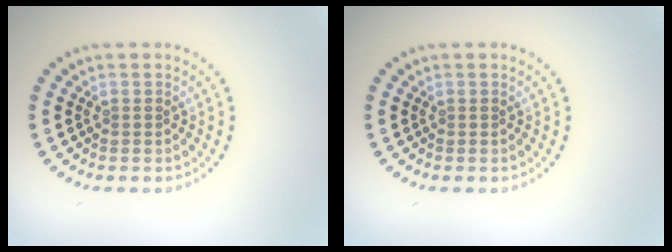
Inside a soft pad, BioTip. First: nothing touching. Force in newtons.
{"total": 0.0}